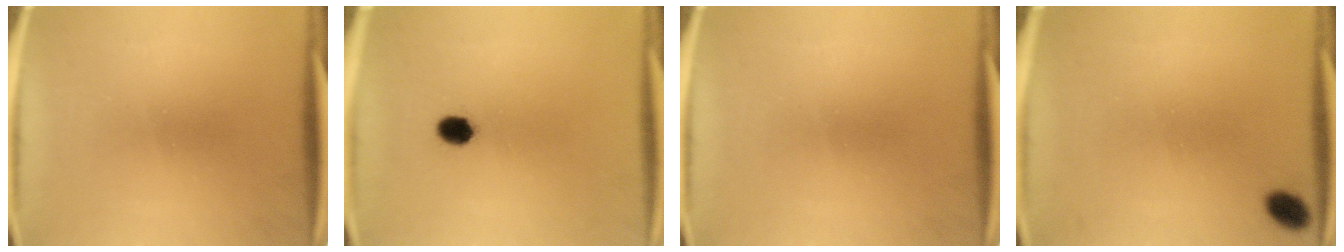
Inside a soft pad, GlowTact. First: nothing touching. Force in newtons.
{"total": 3.5}
{"total": 0.0}
{"total": 3.3}